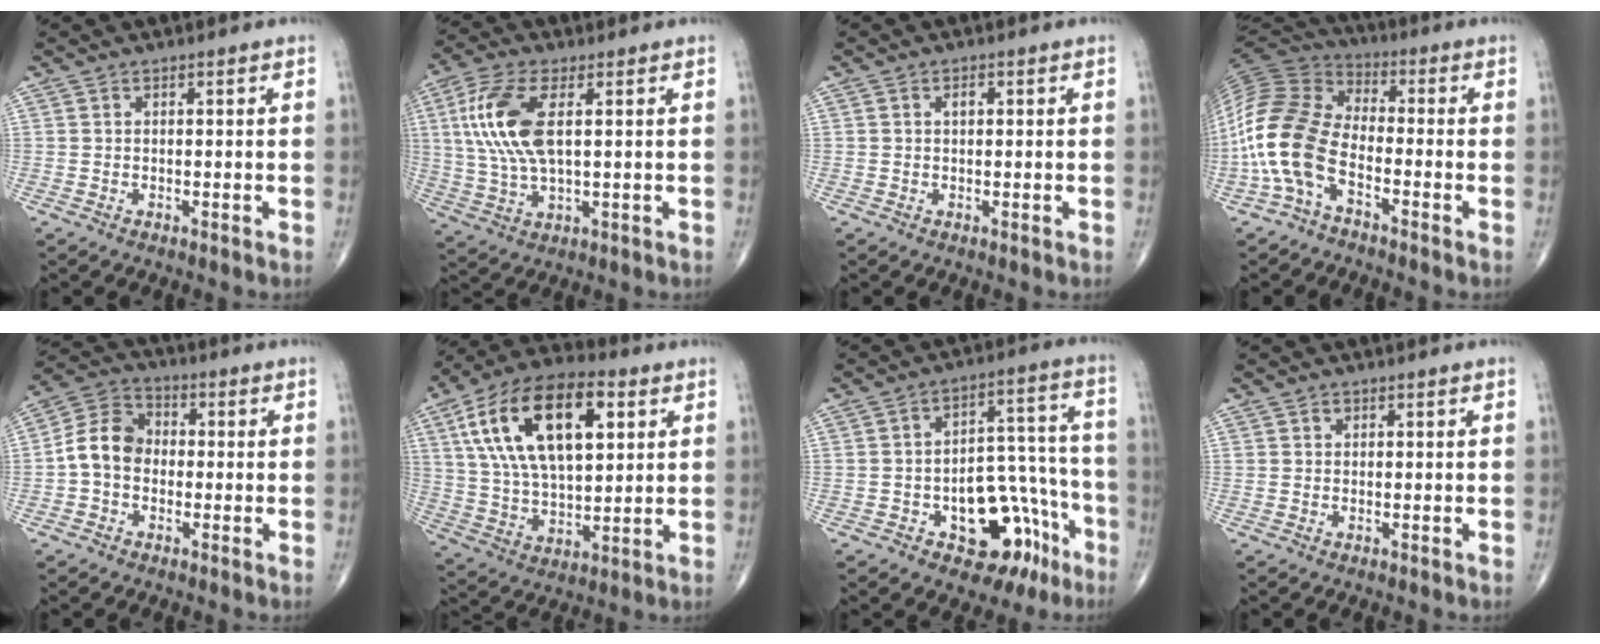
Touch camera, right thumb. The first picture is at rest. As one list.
[{"total": 12.8, "force": [2.7, 5.4, 11.3], "torque": [-0.260, 0.001, 0.055]}, {"total": 1.3, "force": [0.3, 0.8, 1.0], "torque": [-0.016, 0.002, 0.003]}, {"total": 14.6, "force": [-4.7, 8.2, 11.1], "torque": [-0.244, 0.050, -0.103]}, {"total": 8.8, "force": [-1.0, 6.9, 5.3], "torque": [-0.085, 0.033, -0.034]}, {"total": 22.8, "force": [7.5, 11.3, 18.3], "torque": [-0.316, -0.003, 0.128]}, {"total": 16.8, "force": [-7.8, 9.5, 11.4], "torque": [-0.093, 0.073, -0.100]}, {"total": 0.7, "force": [0.3, 0.6, 0.2], "torque": [0.004, 0.000, 0.005]}]